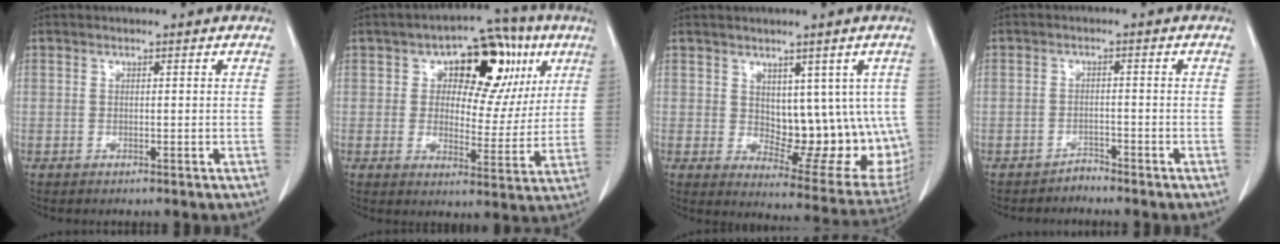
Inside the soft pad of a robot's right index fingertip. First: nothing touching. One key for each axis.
{"total": 14.2, "fx": 5.5, "fy": 8.1, "fz": 10.3, "tx": -0.114, "ty": 0.033, "tz": 0.079}
{"total": 13.8, "fx": 1.3, "fy": 7.4, "fz": 11.6, "tx": -0.132, "ty": -0.004, "tz": 0.038}
{"total": 1.7, "fx": -1.6, "fy": 0.4, "fz": -0.3, "tx": 0.009, "ty": -0.001, "tz": -0.026}